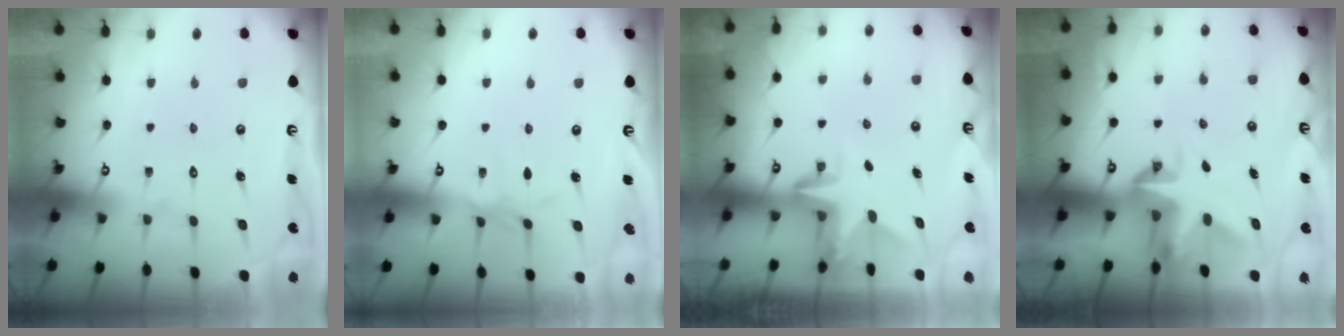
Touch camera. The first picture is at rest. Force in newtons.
{"total": 2.7, "press": 2.7, "slide": 0.3}
{"total": 3.1, "press": 3.1, "slide": 0.2}
{"total": 4.6, "press": 4.6, "slide": 0.2}